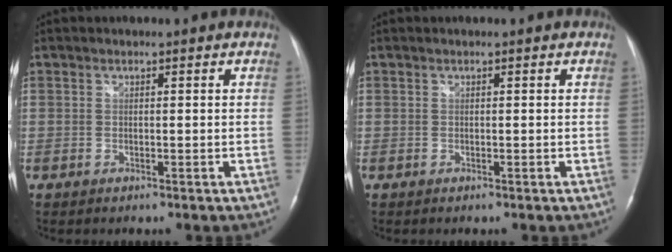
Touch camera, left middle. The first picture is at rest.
{"total": 0.0}